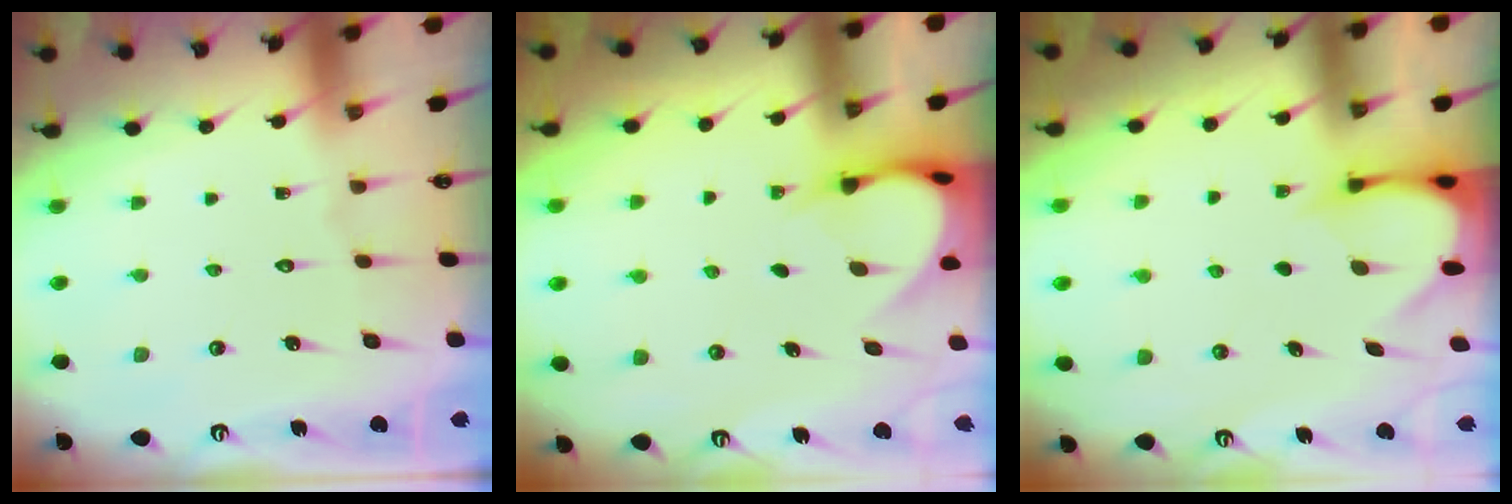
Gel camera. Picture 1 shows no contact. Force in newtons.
{"total": 4.8, "press": 4.8, "slide": 0.6}
{"total": 3.5, "press": 3.5, "slide": 0.3}